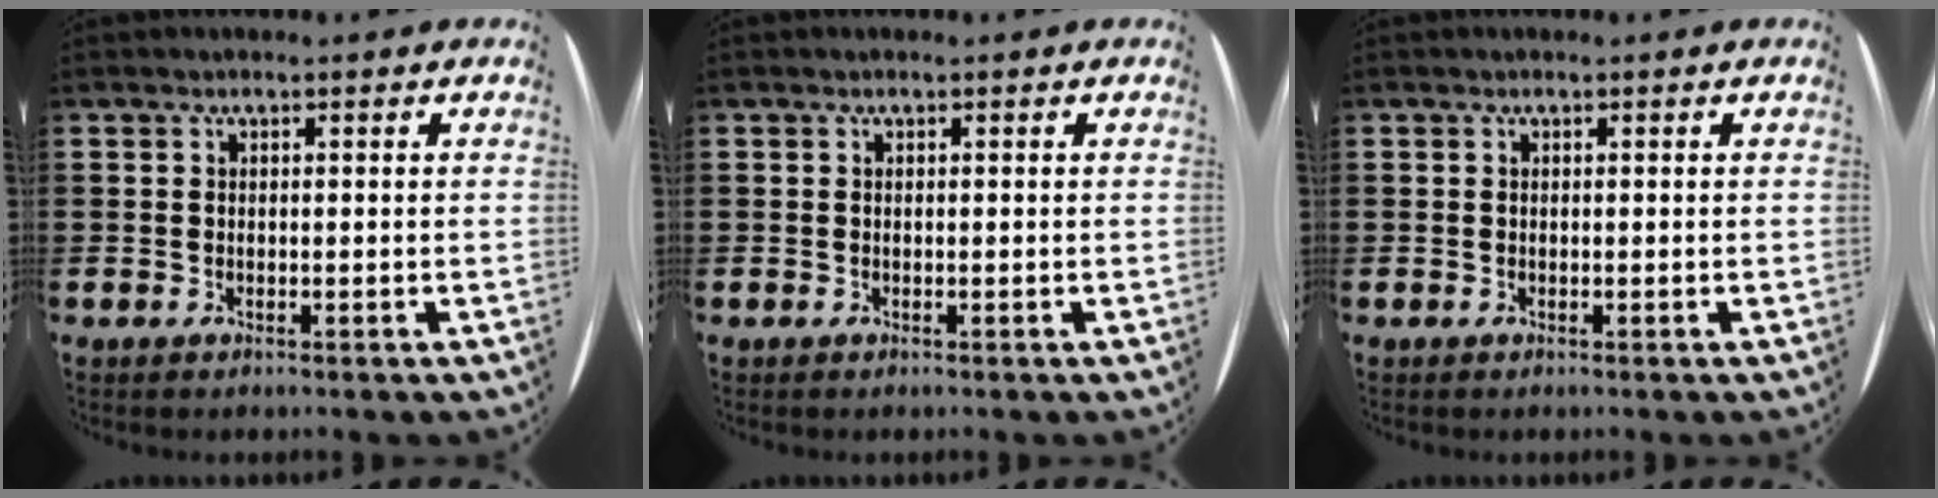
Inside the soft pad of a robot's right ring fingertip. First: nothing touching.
{"total": 0.0}
{"total": 0.0}